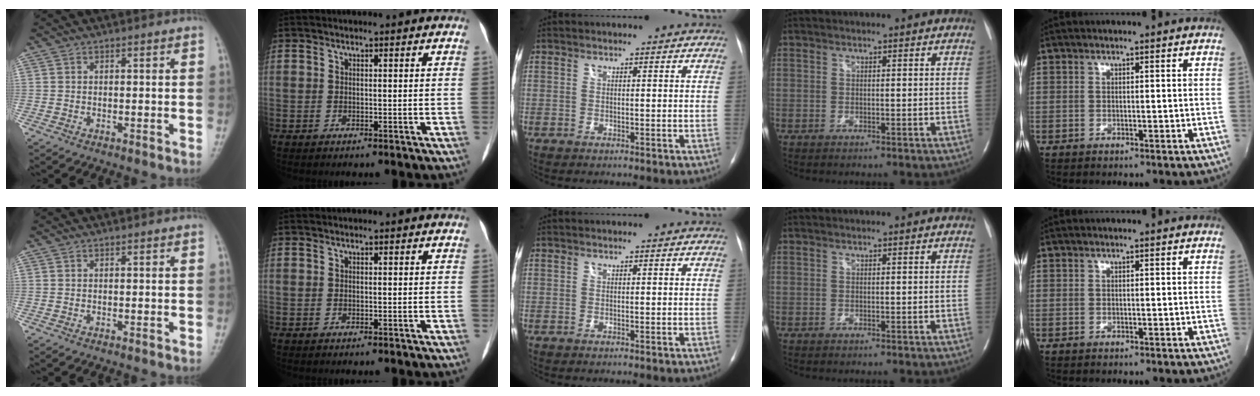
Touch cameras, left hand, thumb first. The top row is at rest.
{}